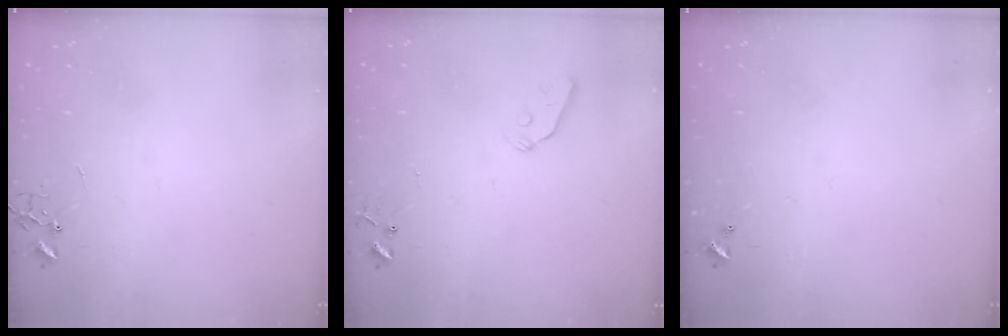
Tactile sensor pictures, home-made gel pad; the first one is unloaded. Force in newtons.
{"total": 3.8, "press": 3.7, "slide": 0.7}
{"total": 0.0}